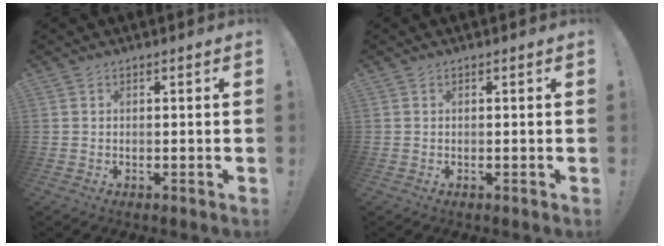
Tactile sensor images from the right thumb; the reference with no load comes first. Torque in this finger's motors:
{"motor_torque": [-0.15, -0.05, -0.38, 0.08, 0.04]}